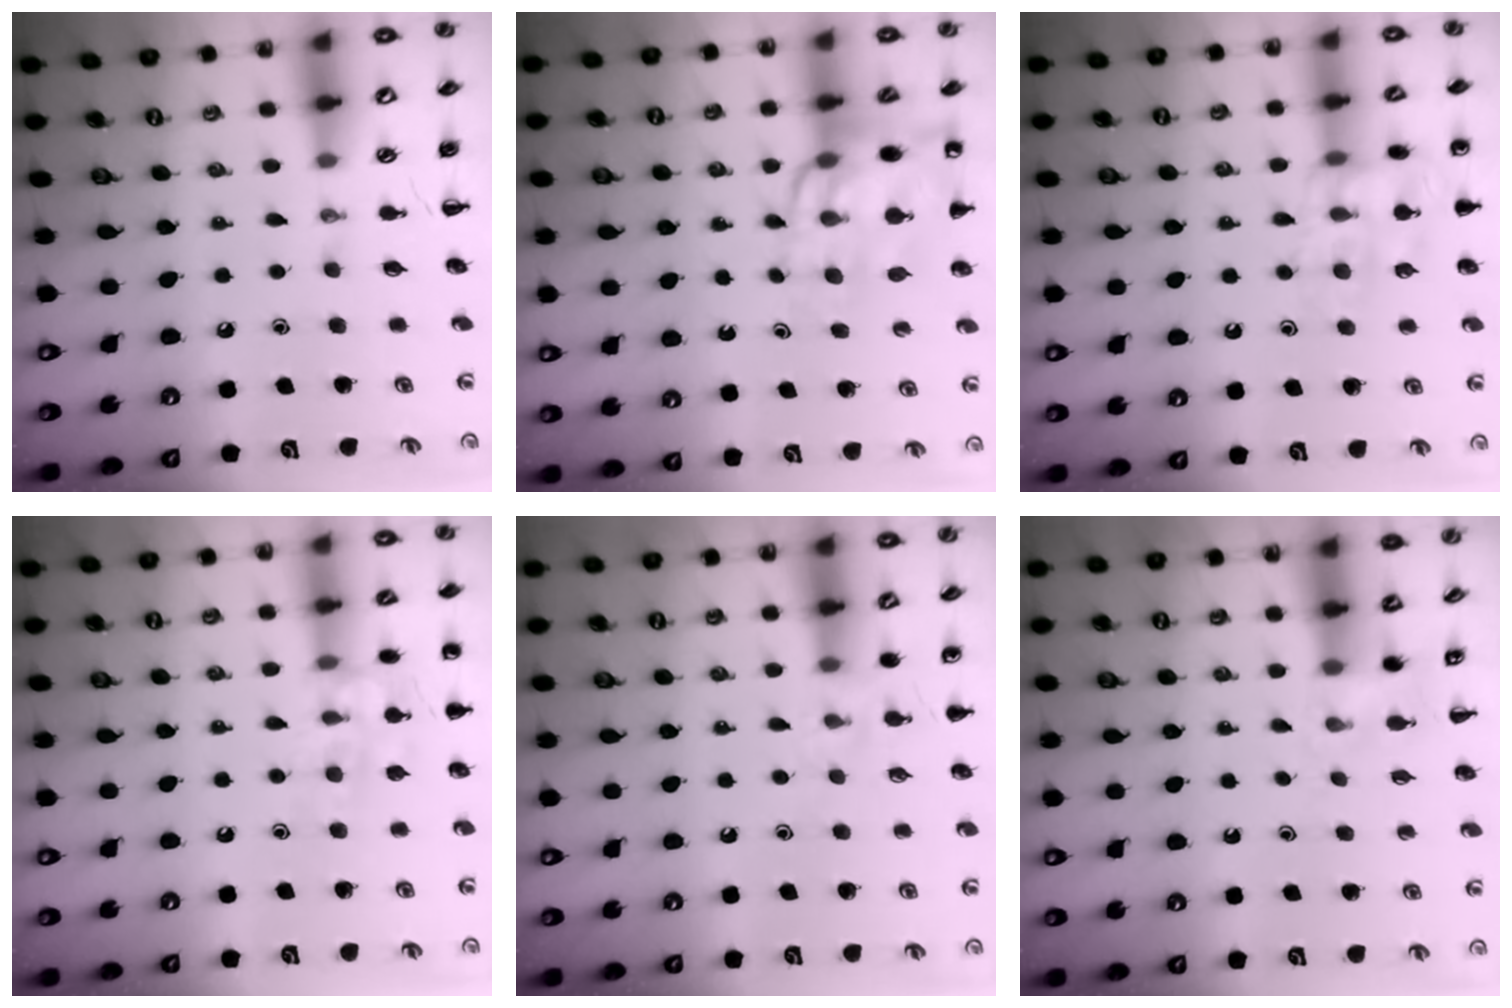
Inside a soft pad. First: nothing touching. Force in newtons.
{"total": 13.8, "press": 13.4, "slide": 3.4}
{"total": 13.3, "press": 13.3, "slide": 1.1}
{"total": 10.4, "press": 10.3, "slide": 0.5}
{"total": 5.1, "press": 4.6, "slide": 2.1}
{"total": 3.3, "press": 3.2, "slide": 1.0}